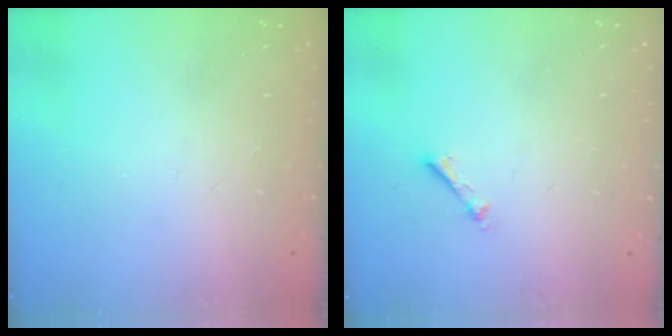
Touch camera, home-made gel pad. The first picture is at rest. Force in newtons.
{"total": 2.7, "press": 2.7, "slide": 0.4}